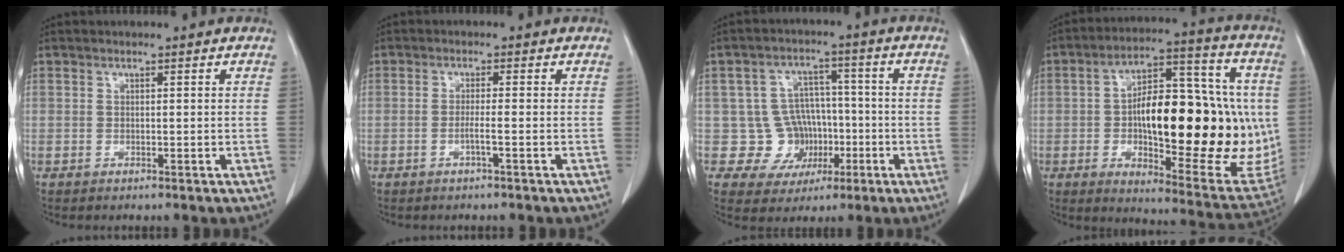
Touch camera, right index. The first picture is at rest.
{"total": 1.7, "force": [-0.8, -0.4, 1.5], "torque": [-0.028, 0.000, -0.016]}
{"total": 7.8, "force": [-1.4, 7.6, 1.3], "torque": [-0.008, 0.026, -0.015]}
{"total": 27.2, "force": [-1.1, 9.3, 25.6], "torque": [-0.331, 0.023, -0.004]}